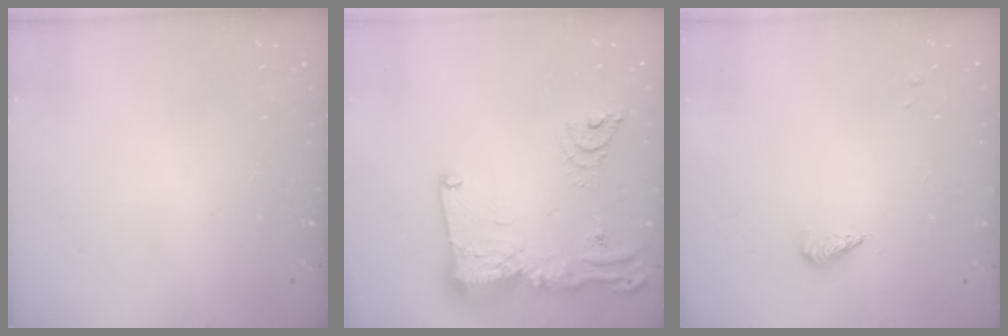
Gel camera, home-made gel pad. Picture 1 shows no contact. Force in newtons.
{"total": 18.5, "press": 18.4, "slide": 1.7}
{"total": 3.6, "press": 3.5, "slide": 1.1}